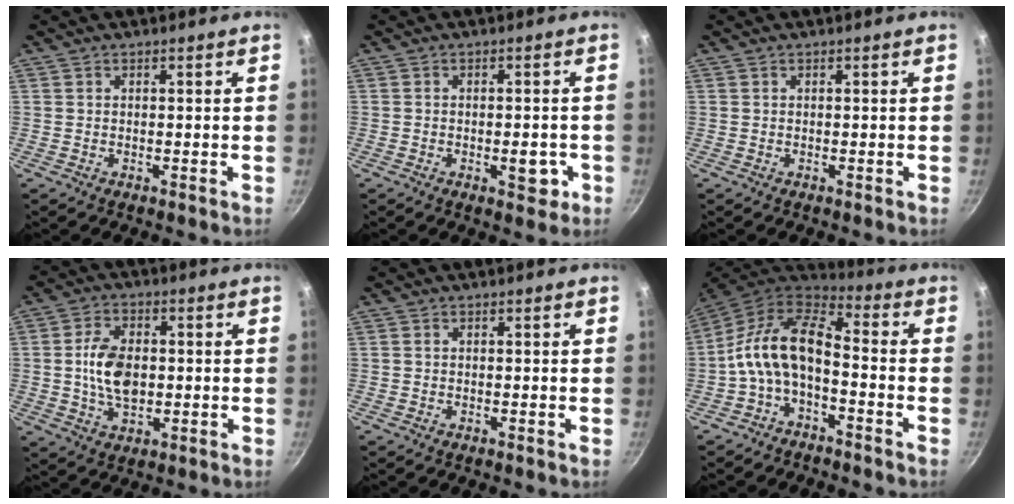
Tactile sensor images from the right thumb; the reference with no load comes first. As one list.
[{"total": 4.2, "force": [-1.5, 2.2, 3.3], "torque": [-0.027, 0.004, -0.015]}, {"total": 0.0}, {"total": 9.2, "force": [0.0, 5.7, 7.3], "torque": [-0.125, 0.001, 0.002]}, {"total": 0.0}, {"total": 12.8, "force": [-3.1, 6.7, 10.5], "torque": [-0.193, 0.074, -0.070]}]